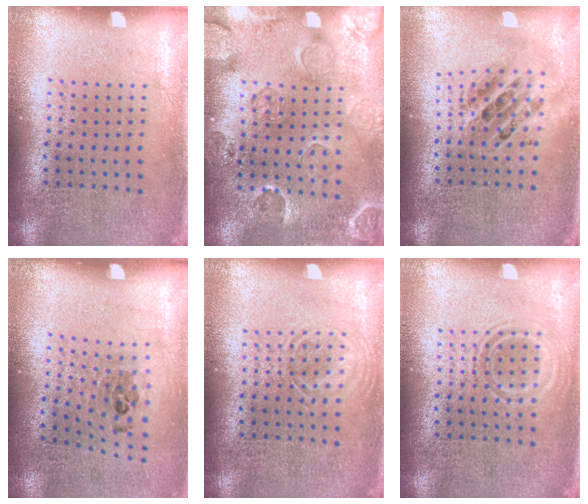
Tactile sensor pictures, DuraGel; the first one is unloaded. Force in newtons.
{"total": 2.4, "press": 2.0, "slide": 1.4}
{"total": 2.0, "press": 1.5, "slide": 1.3}
{"total": 1.1, "press": 0.7, "slide": 0.8}
{"total": 1.7, "press": 1.7, "slide": 0.3}
{"total": 1.0, "press": 1.0, "slide": 0.2}